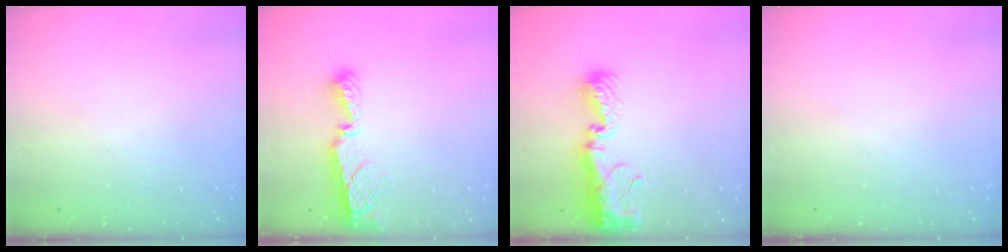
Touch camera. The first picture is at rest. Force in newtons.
{"total": 7.6, "press": 7.6, "slide": 0.2}
{"total": 12.1, "press": 12.0, "slide": 0.9}
{"total": 0.0}